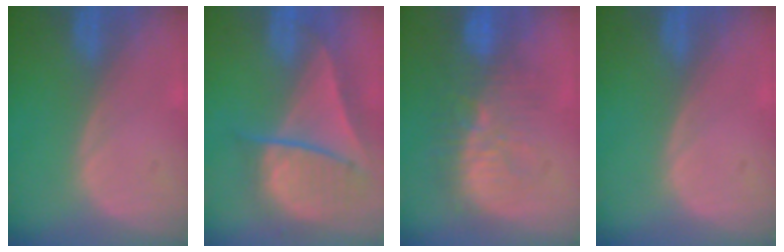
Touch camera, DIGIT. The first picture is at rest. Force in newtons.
{"total": 9.2, "press": 8.0, "slide": 4.6}
{"total": 9.3, "press": 9.0, "slide": 2.4}
{"total": 0.0}